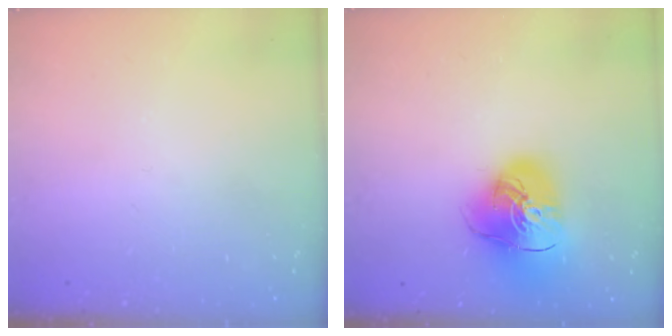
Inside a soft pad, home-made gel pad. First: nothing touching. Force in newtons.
{"total": 16.7, "press": 16.5, "slide": 2.0}